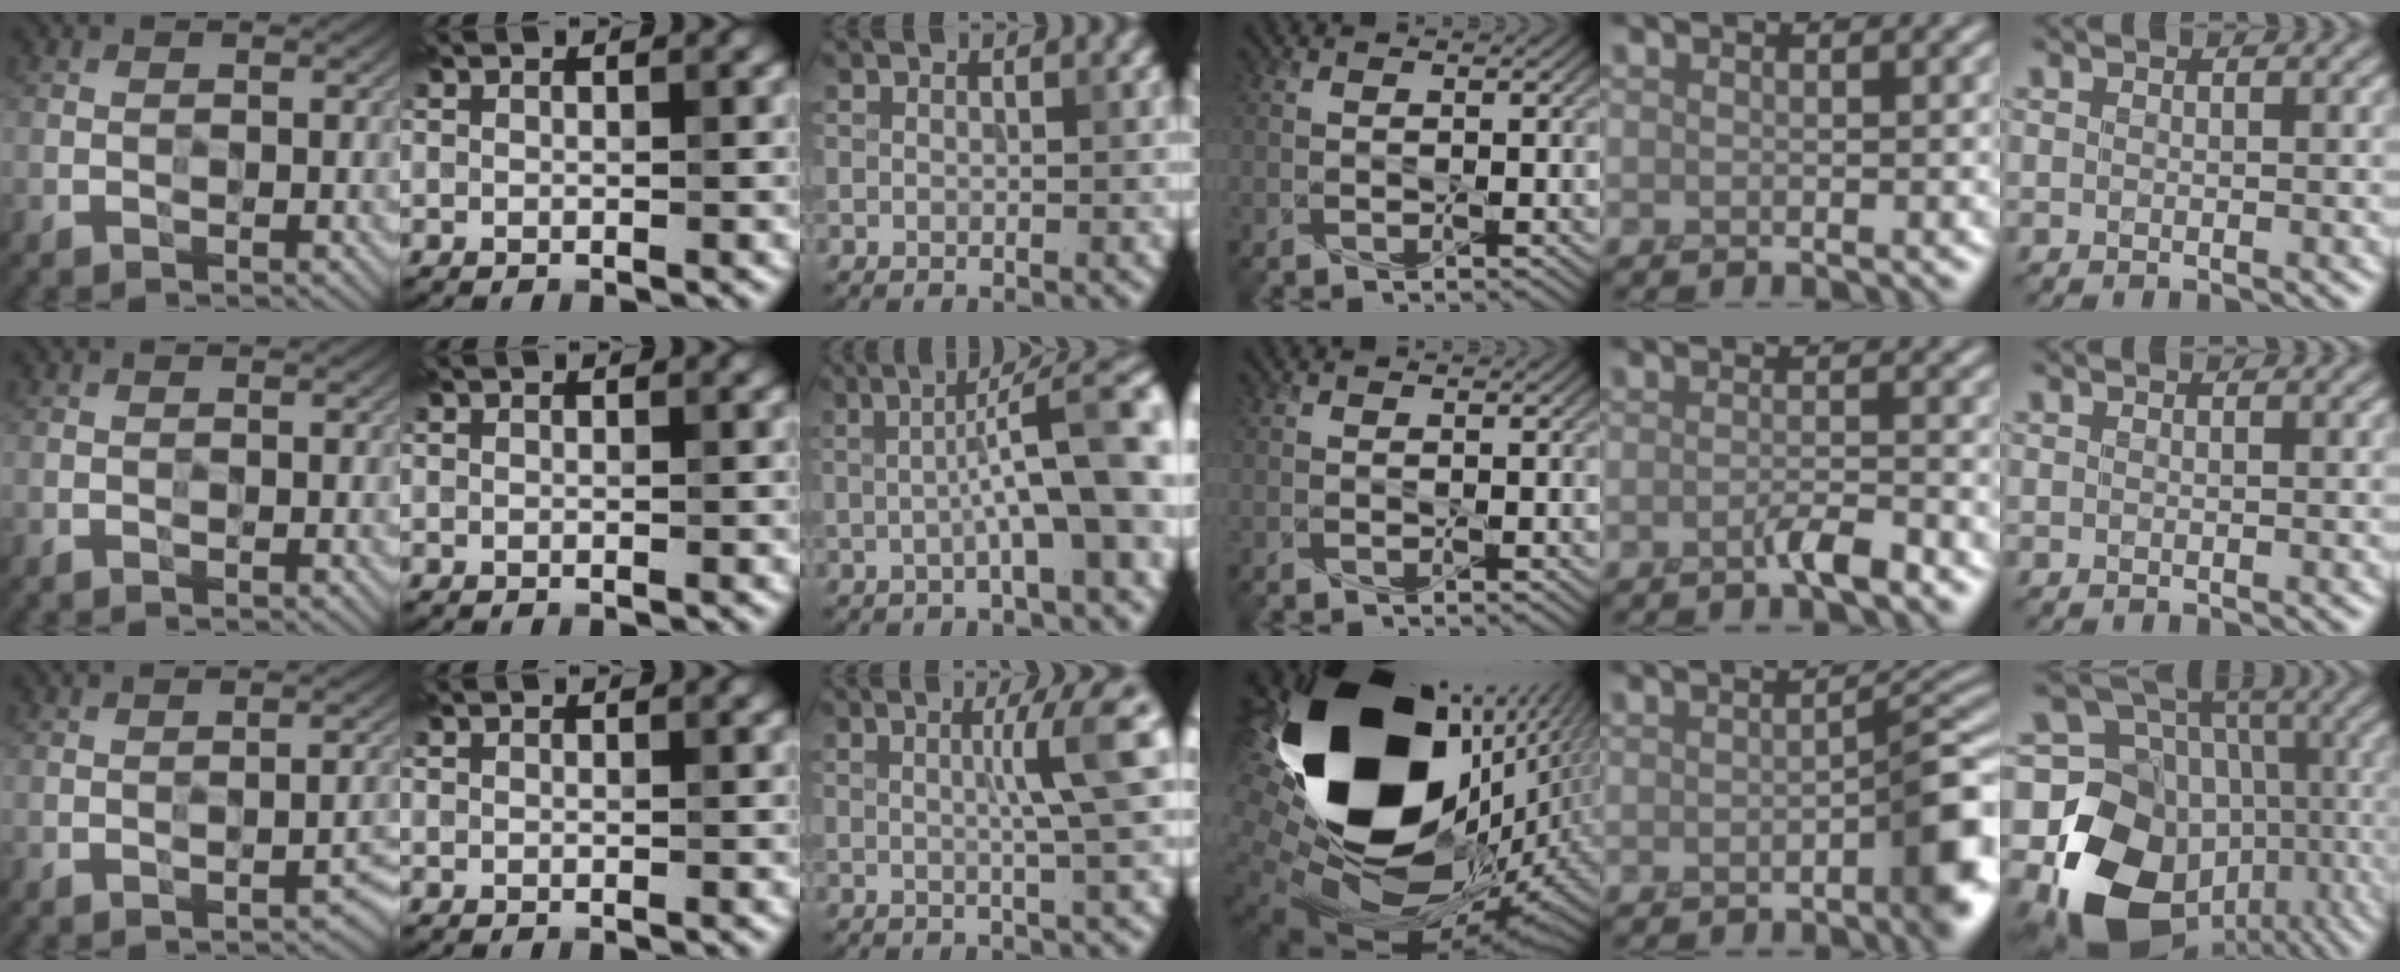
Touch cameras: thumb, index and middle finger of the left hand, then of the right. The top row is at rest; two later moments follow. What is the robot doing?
{"motion": "screw", "object": "spray bottle"}